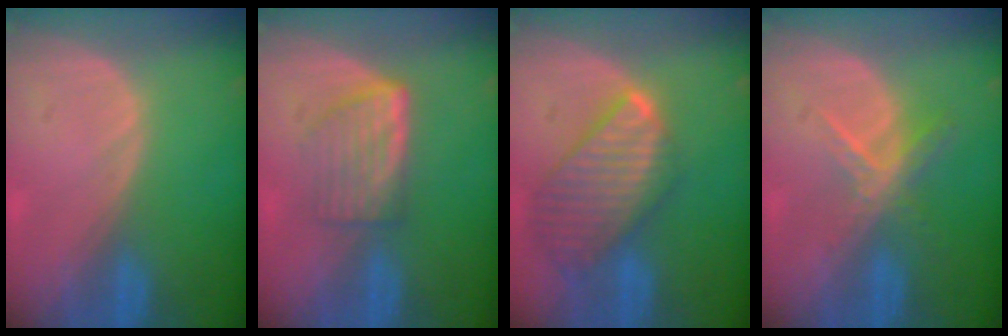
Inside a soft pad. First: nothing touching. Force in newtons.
{"total": 6.0, "press": 5.4, "slide": 2.7}
{"total": 9.7, "press": 8.3, "slide": 5.0}
{"total": 5.6, "press": 4.8, "slide": 2.8}